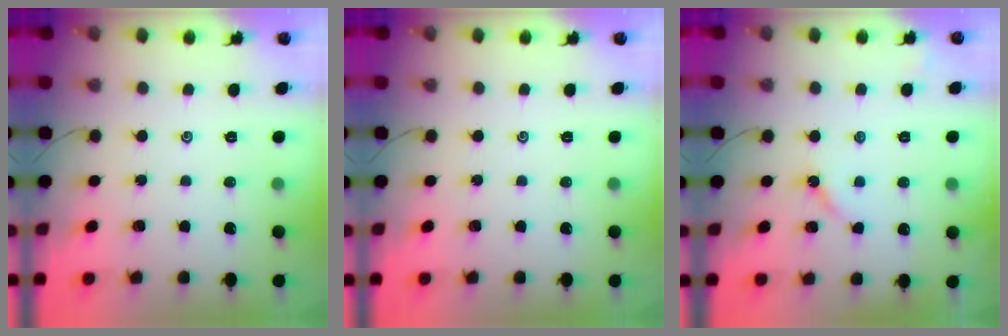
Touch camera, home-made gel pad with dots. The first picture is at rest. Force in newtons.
{"total": 0.0}
{"total": 3.4, "press": 3.4, "slide": 0.3}